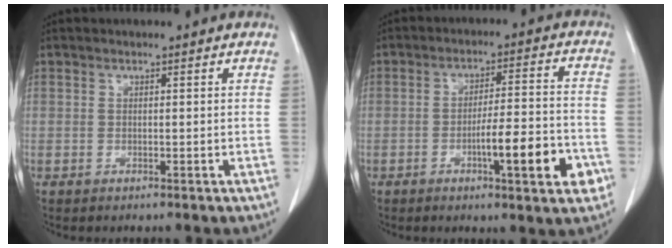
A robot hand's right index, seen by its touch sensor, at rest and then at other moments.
{"total": 10.9, "force": [-4.2, 1.2, 9.9], "torque": [-0.144, 0.006, -0.061]}